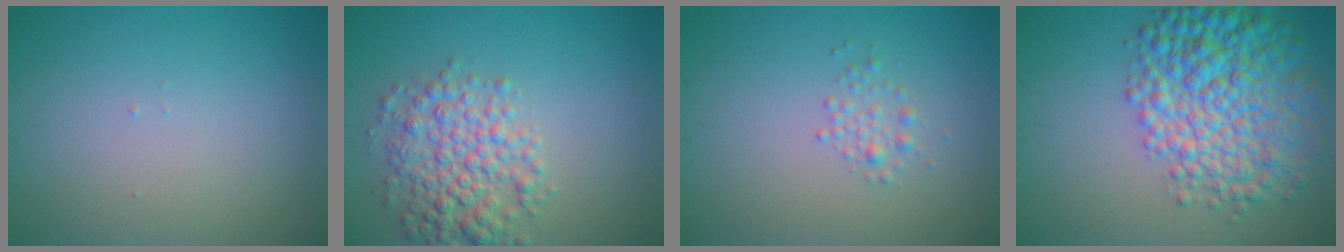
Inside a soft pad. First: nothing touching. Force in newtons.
{"total": 5.0, "press": 5.0, "slide": 0.1}
{"total": 1.4, "press": 1.4, "slide": 0.1}
{"total": 9.4, "press": 9.4, "slide": 0.2}